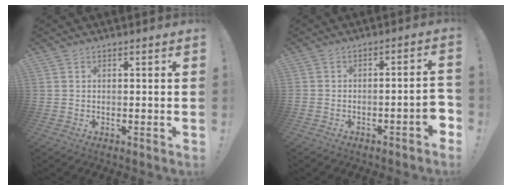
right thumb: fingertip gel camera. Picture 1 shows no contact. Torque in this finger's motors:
{"motor_torque": [1.97, 1.99, 1.45, -0.91, 0.59]}